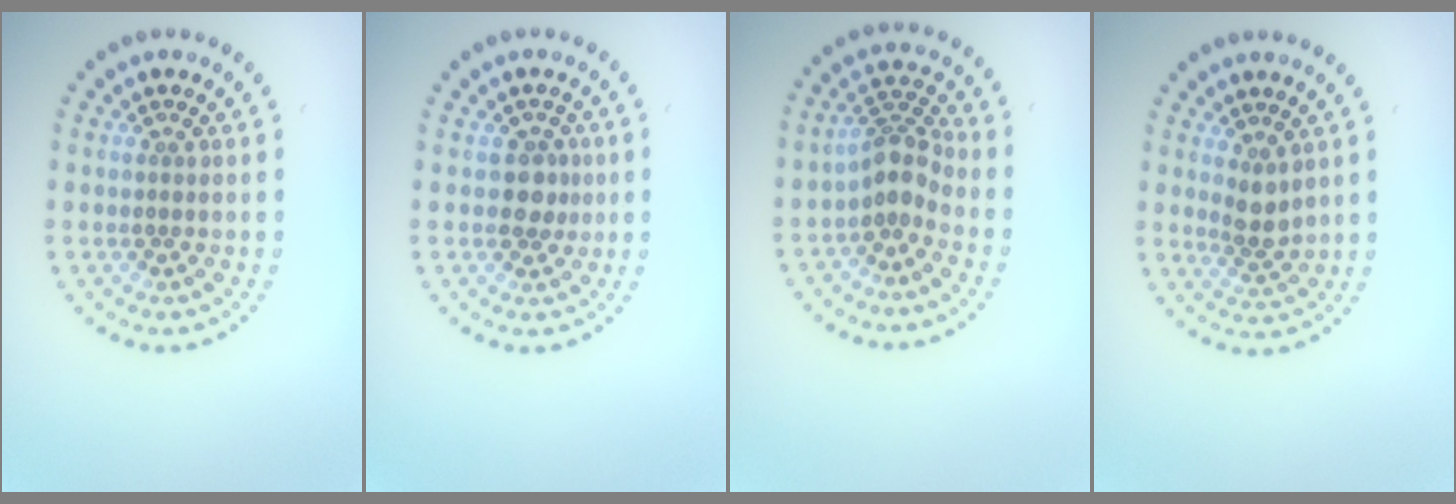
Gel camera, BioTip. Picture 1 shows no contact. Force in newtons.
{"total": 2.0, "press": 1.8, "slide": 0.8}
{"total": 2.8, "press": 2.2, "slide": 1.8}
{"total": 2.0, "press": 1.7, "slide": 1.1}